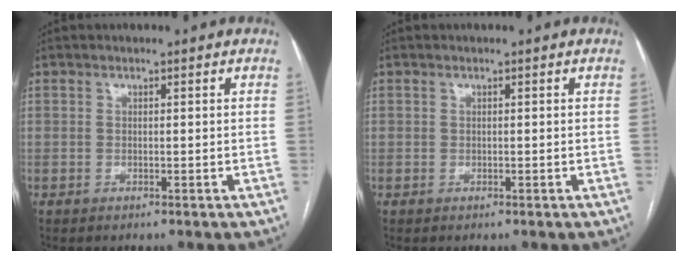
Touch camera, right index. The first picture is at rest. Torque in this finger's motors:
{"motor_torque": [0.66, 0.00, 0.27, 0.03]}